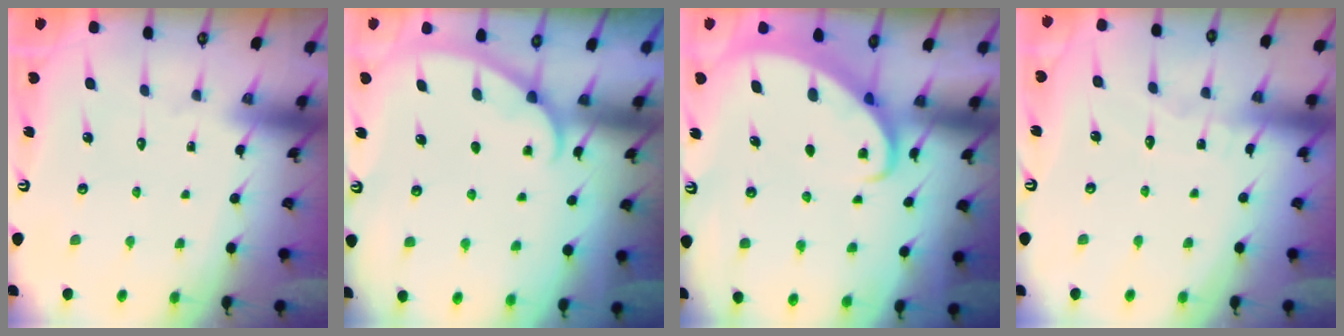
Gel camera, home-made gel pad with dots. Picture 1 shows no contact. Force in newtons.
{"total": 2.3, "press": 2.3, "slide": 0.2}
{"total": 2.7, "press": 2.7, "slide": 0.3}
{"total": 5.0, "press": 5.0, "slide": 0.4}